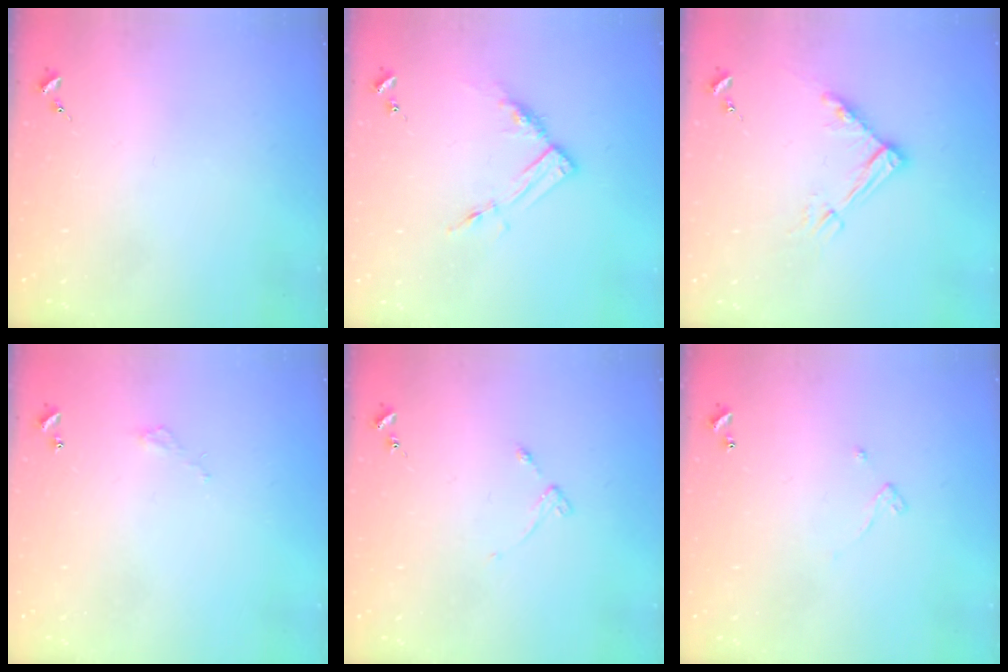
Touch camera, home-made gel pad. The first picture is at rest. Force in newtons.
{"total": 8.8, "press": 8.8, "slide": 0.6}
{"total": 9.8, "press": 9.8, "slide": 1.0}
{"total": 2.8, "press": 2.8, "slide": 0.2}
{"total": 4.7, "press": 4.6, "slide": 0.6}
{"total": 3.2, "press": 3.1, "slide": 0.3}